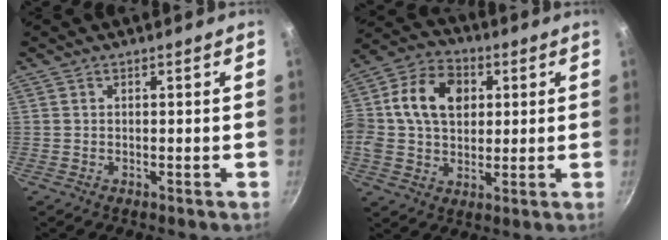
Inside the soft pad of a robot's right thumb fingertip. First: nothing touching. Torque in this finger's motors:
{"motor_torque": [1.97, 2.15, 1.05, -0.11, 0.19]}